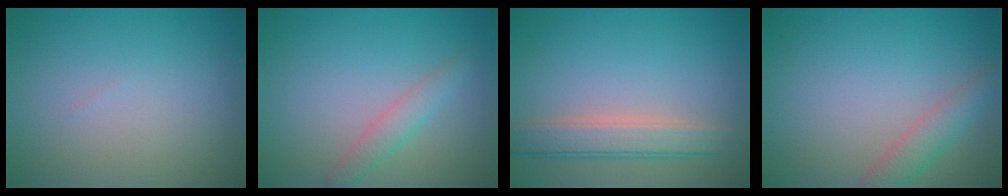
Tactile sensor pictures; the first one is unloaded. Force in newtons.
{"total": 2.0, "press": 2.0, "slide": 0.0}
{"total": 3.6, "press": 3.6, "slide": 0.3}
{"total": 2.5, "press": 2.5, "slide": 0.1}